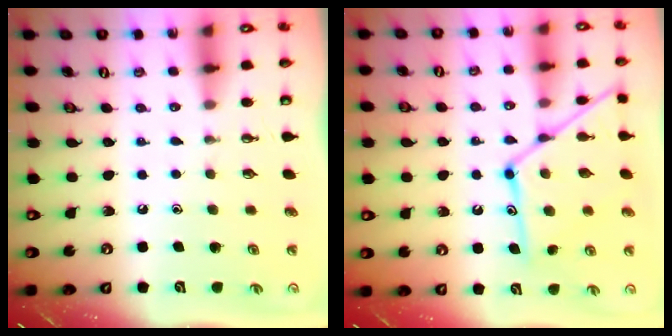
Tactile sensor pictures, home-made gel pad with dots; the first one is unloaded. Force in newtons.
{"total": 16.4, "press": 16.4, "slide": 1.2}